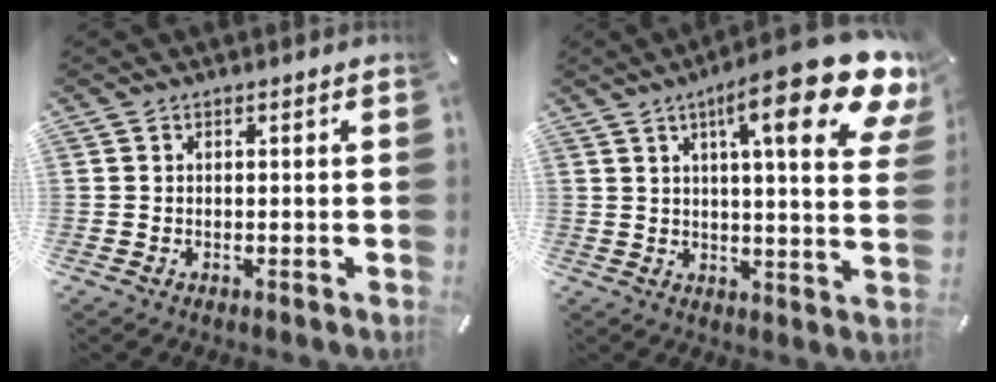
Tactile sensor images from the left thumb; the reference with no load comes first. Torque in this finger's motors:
{"motor_torque": [2.51, 2.50, 1.83, -0.93, 0.24]}